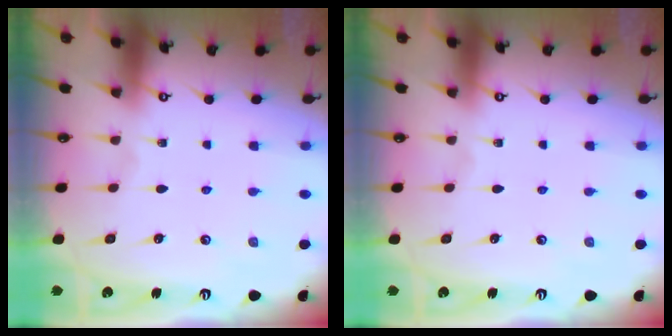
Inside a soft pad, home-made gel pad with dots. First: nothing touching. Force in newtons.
{"total": 0.0}